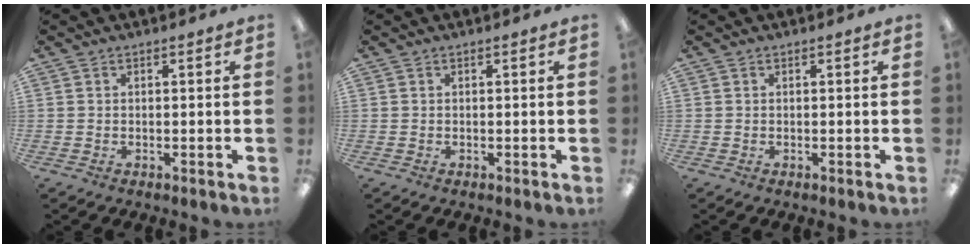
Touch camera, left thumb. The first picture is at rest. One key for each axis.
{"total": 0.0}
{"total": 0.0}